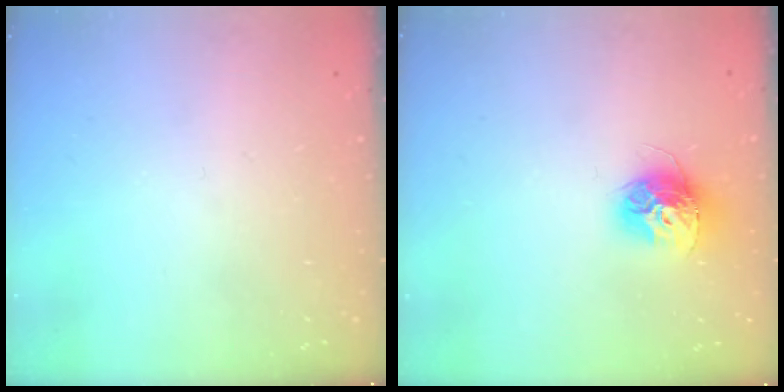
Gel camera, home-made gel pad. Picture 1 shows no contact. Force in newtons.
{"total": 12.2, "press": 12.1, "slide": 1.0}